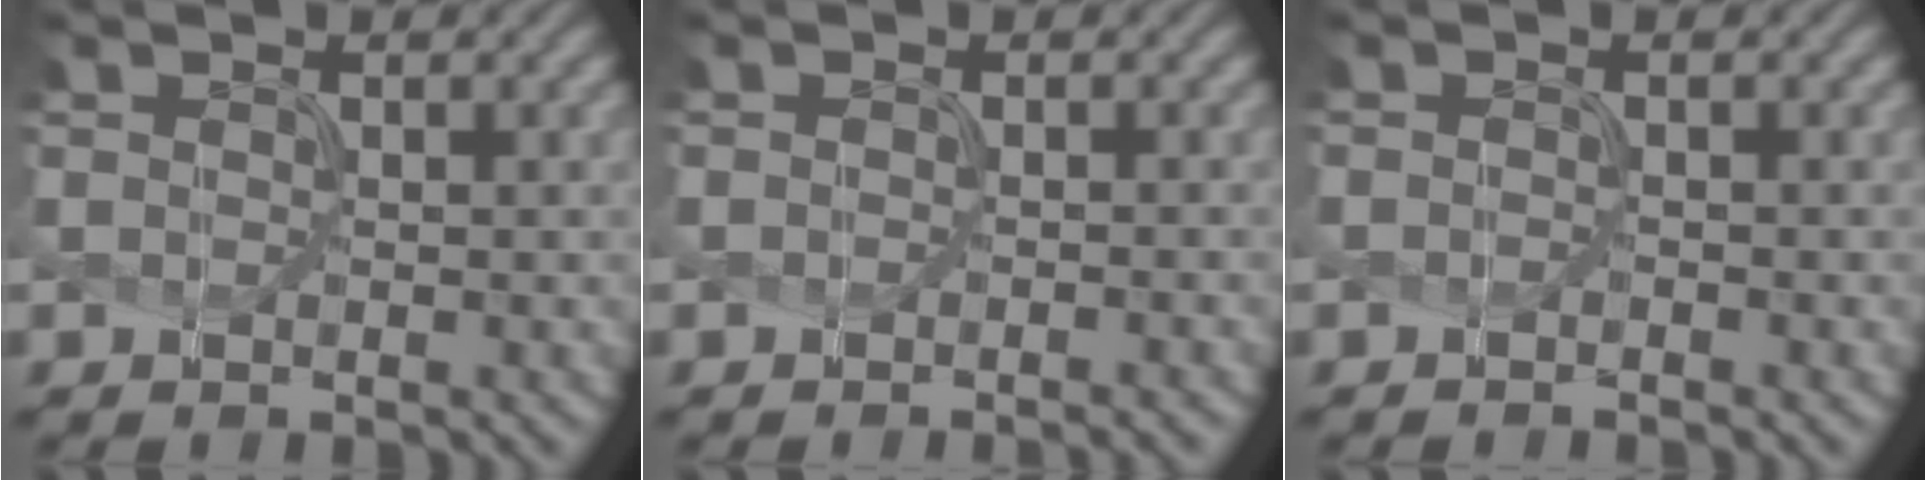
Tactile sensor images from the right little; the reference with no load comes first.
{"total": 1.2, "force": [-0.7, 0.5, 0.9], "torque": [0.001, -0.002, -0.012]}
{"total": 0.6, "force": [-0.4, 0.2, 0.3], "torque": [-0.002, -0.003, -0.009]}